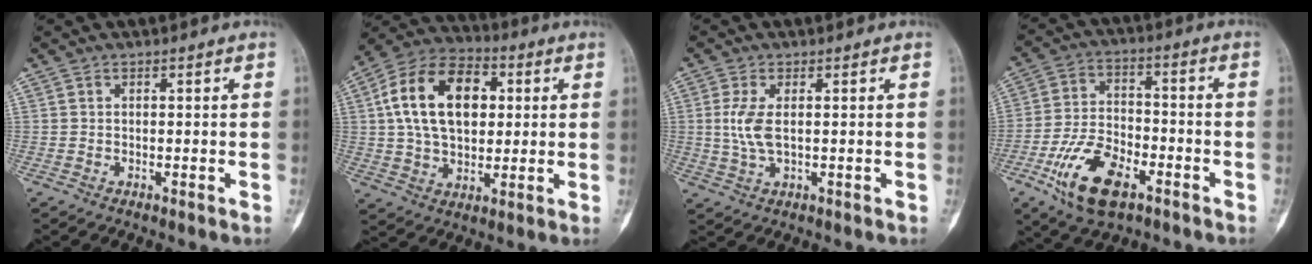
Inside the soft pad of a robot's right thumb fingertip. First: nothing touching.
{"total": 18.4, "force": [3.6, 11.8, 13.6], "torque": [-0.211, 0.015, 0.058]}
{"total": 4.7, "force": [0.6, 2.3, 4.1], "torque": [-0.105, -0.003, 0.014]}
{"total": 13.9, "force": [-6.9, 7.1, 9.7], "torque": [-0.169, 0.024, -0.125]}